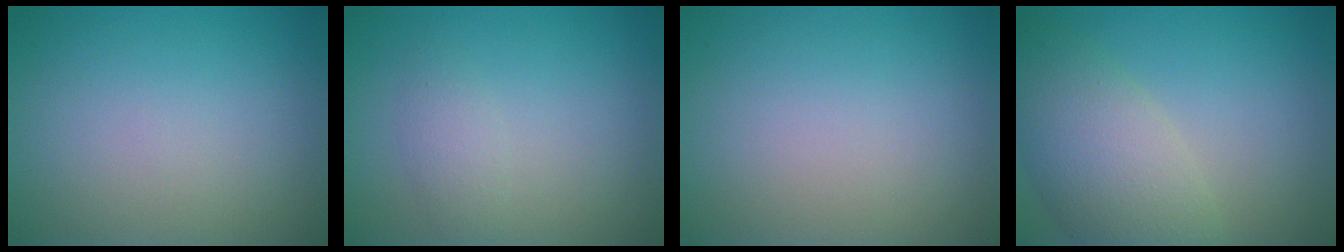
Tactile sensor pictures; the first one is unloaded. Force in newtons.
{"total": 1.6, "press": 1.6, "slide": 0.1}
{"total": 0.0}
{"total": 6.5, "press": 6.4, "slide": 0.4}